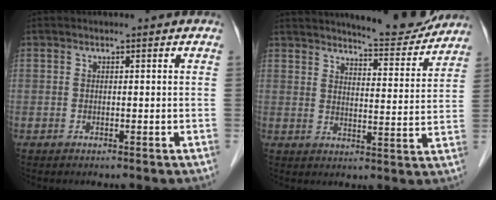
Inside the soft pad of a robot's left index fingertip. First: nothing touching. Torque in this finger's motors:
{"motor_torque": [0.19, -0.30, 0.52, 0.11]}